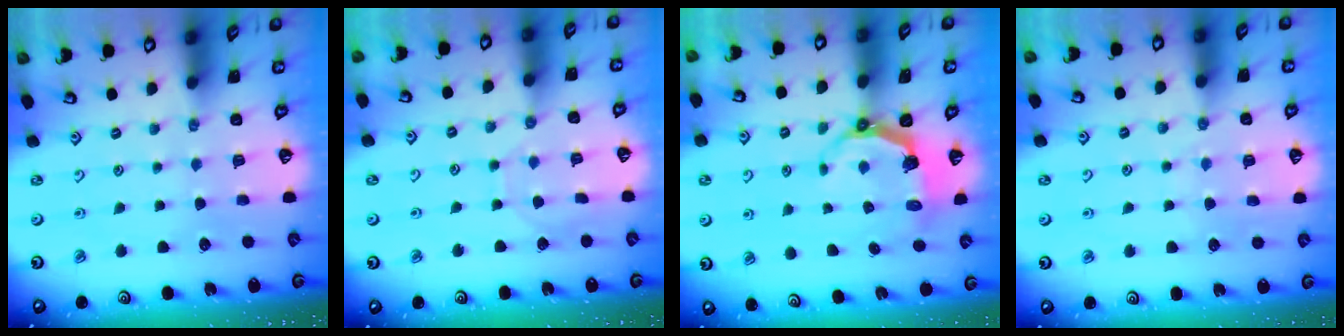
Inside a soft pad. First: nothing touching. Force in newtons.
{"total": 5.6, "press": 5.5, "slide": 0.6}
{"total": 5.0, "press": 3.4, "slide": 3.7}
{"total": 4.3, "press": 4.3, "slide": 0.5}